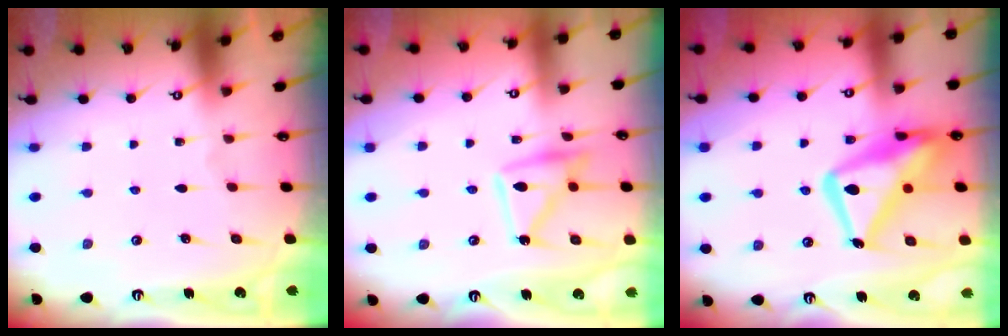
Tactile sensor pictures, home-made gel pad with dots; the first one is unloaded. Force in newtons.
{"total": 12.6, "press": 12.6, "slide": 1.1}
{"total": 19.6, "press": 19.5, "slide": 1.7}